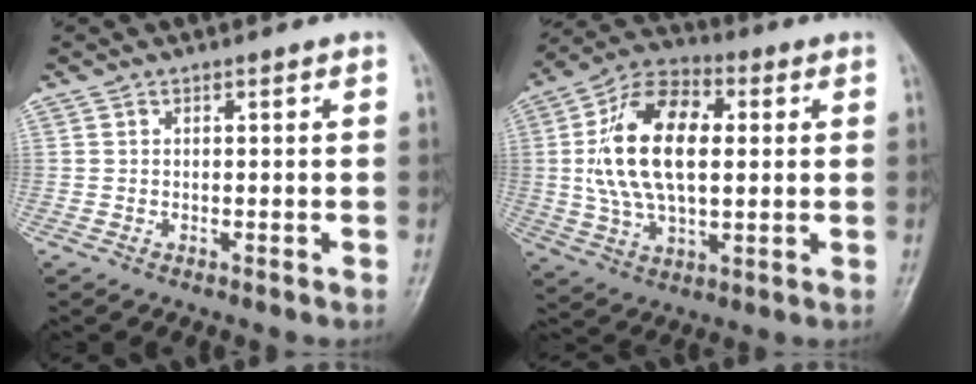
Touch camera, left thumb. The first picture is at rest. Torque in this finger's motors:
{"motor_torque": [1.64, 3.40, 2.38, -0.16, 0.50]}